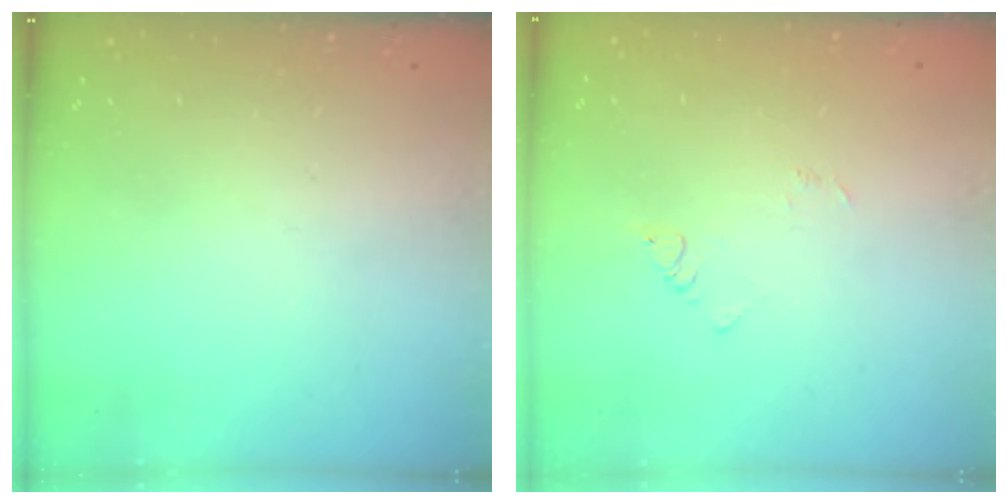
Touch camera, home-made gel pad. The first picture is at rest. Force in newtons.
{"total": 2.4, "press": 2.4, "slide": 0.3}